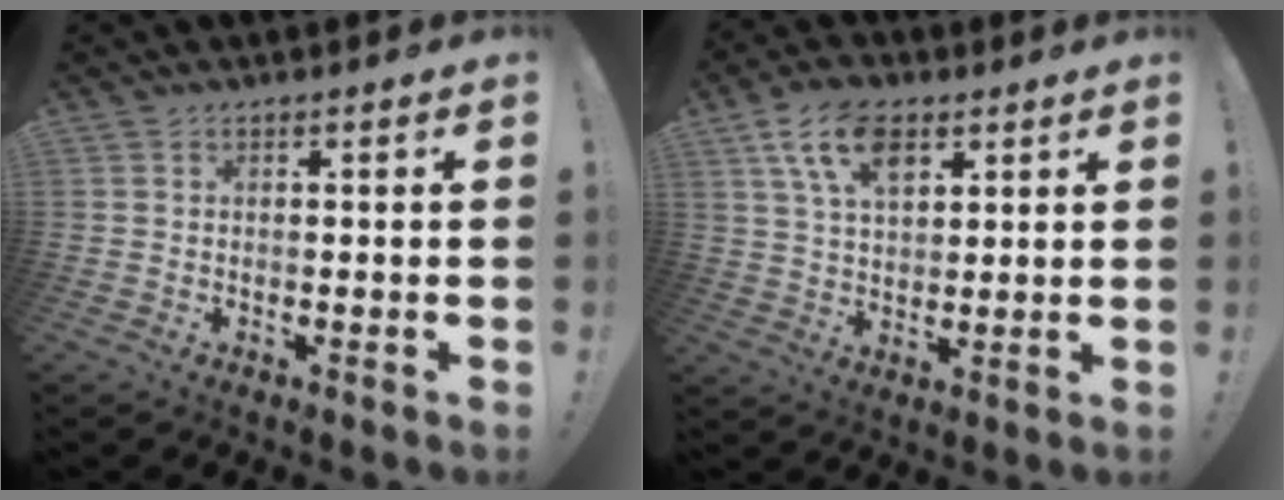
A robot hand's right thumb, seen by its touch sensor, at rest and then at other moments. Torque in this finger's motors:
{"motor_torque": [0.18, 1.88, 0.82, 0.43, 0.06]}